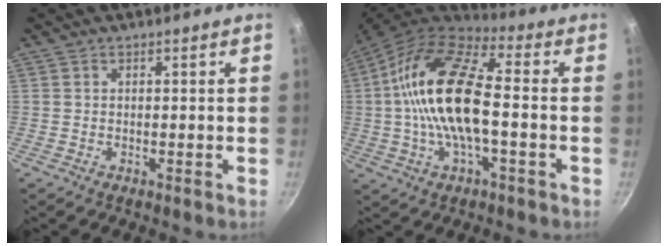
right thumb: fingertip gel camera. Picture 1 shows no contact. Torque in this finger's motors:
{"motor_torque": [2.43, 2.40, 2.59, -0.19, 0.93]}